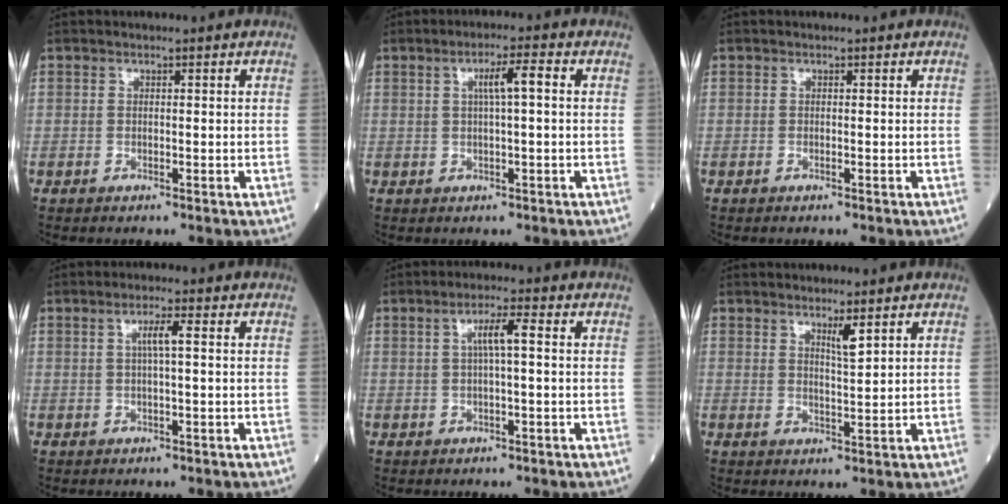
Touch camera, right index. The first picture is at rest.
{"total": 4.0, "force": [0.7, 0.2, 4.0], "torque": [-0.069, 0.009, 0.012]}
{"total": 0.0}
{"total": 2.8, "force": [0.5, 0.0, 2.8], "torque": [-0.050, 0.003, 0.008]}
{"total": 3.9, "force": [0.6, 0.2, 3.8], "torque": [-0.070, 0.010, 0.011]}
{"total": 2.7, "force": [1.9, 0.0, 1.9], "torque": [-0.036, -0.004, 0.037]}